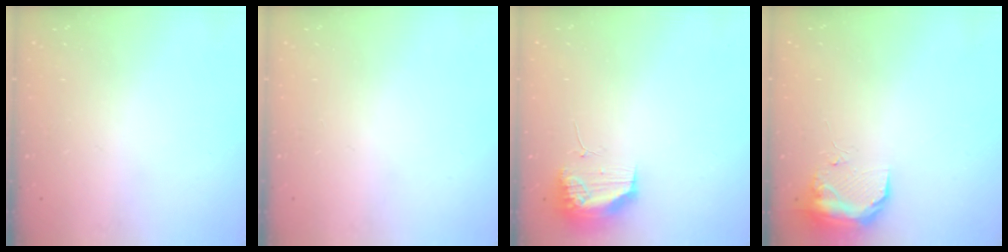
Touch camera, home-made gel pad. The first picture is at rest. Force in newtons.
{"total": 0.0}
{"total": 13.5, "press": 11.5, "slide": 7.0}
{"total": 17.0, "press": 11.4, "slide": 12.7}